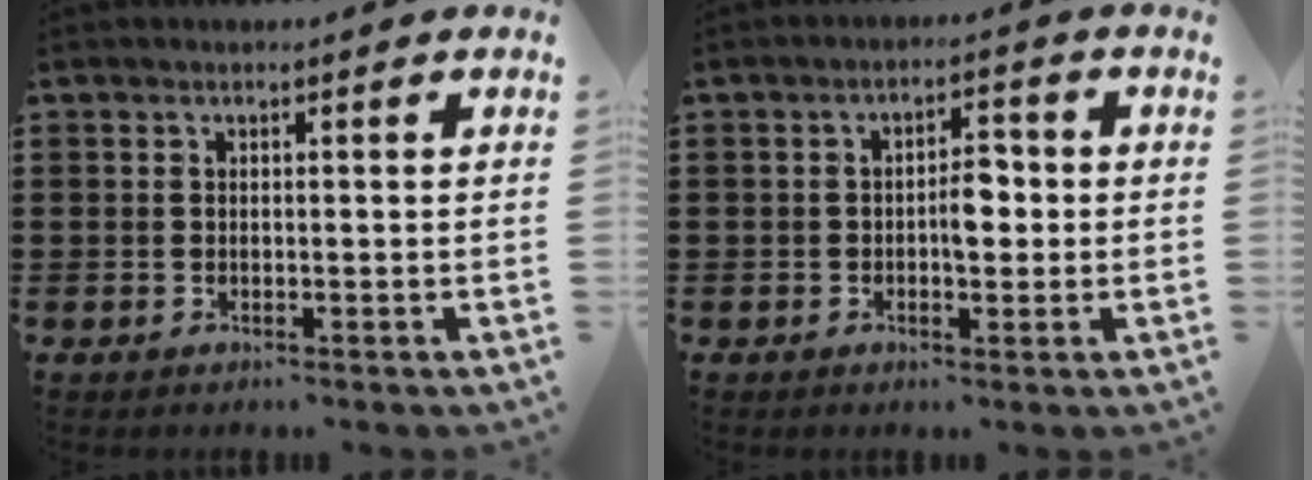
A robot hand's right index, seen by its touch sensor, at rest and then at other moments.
{"total": 4.2, "force": [-0.3, 2.0, 3.6], "torque": [-0.060, 0.004, -0.008]}